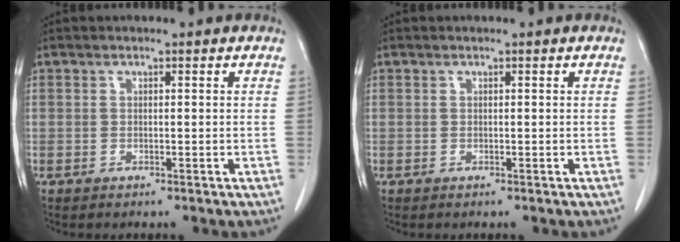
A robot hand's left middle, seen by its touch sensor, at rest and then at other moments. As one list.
[{"total": 0.0}]